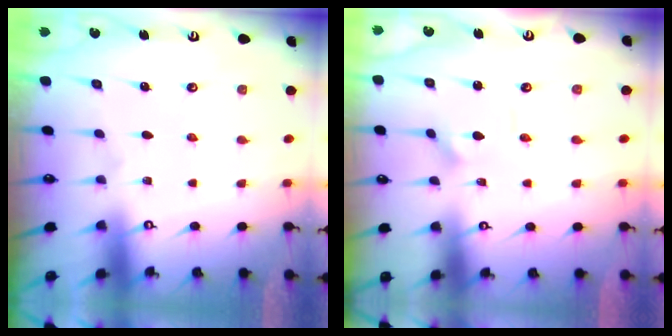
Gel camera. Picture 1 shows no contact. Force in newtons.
{"total": 2.7, "press": 2.7, "slide": 0.4}